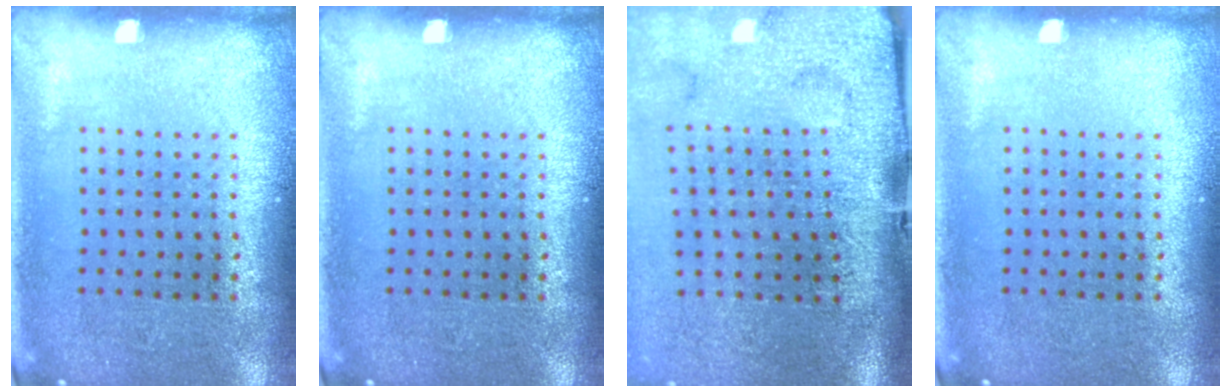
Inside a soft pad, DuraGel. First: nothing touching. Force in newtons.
{"total": 0.0}
{"total": 4.5, "press": 3.5, "slide": 2.9}
{"total": 0.0}